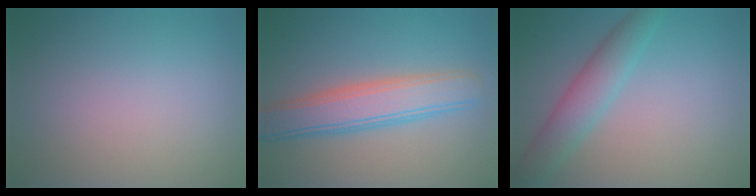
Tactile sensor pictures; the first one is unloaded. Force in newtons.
{"total": 5.6, "press": 5.6, "slide": 0.2}
{"total": 3.8, "press": 3.8, "slide": 0.1}